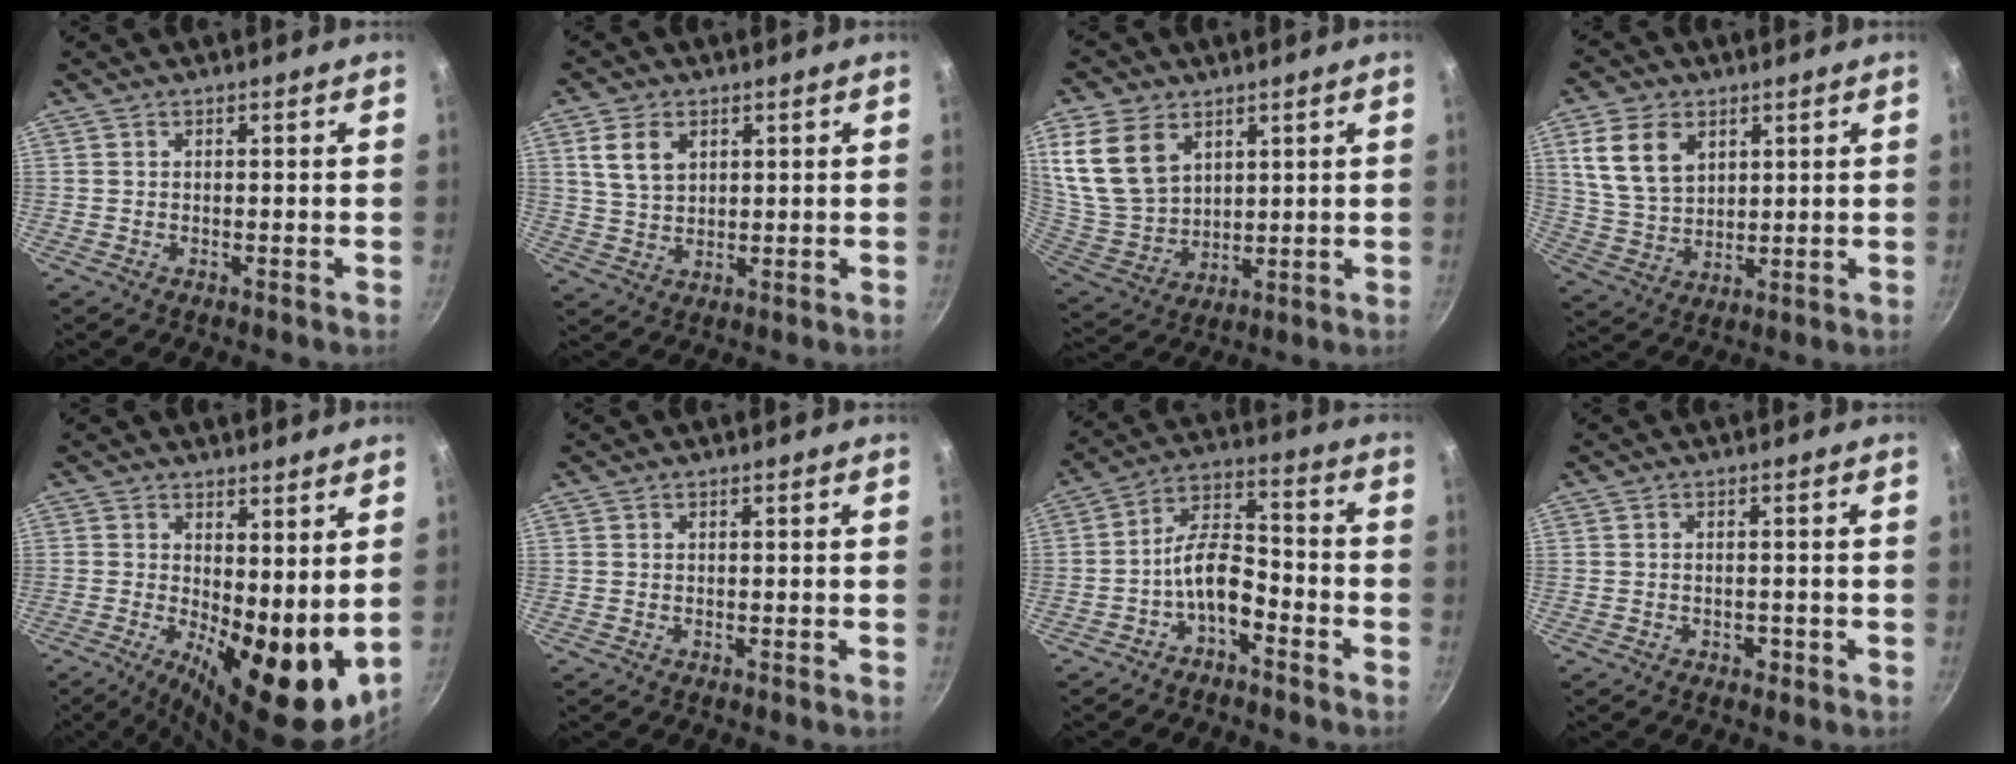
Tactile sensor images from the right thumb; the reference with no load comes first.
{"total": 6.7, "force": [2.5, 4.8, 4.0], "torque": [-0.060, -0.008, 0.052]}
{"total": 15.4, "force": [6.5, 10.8, 8.8], "torque": [-0.166, -0.029, 0.147]}
{"total": 11.1, "force": [4.2, 7.8, 6.7], "torque": [-0.111, -0.017, 0.091]}
{"total": 14.5, "force": [0.8, 6.1, 13.1], "torque": [-0.162, -0.027, 0.022]}
{"total": 0.0}
{"total": 8.6, "force": [-4.4, 4.4, 6.0], "torque": [-0.096, 0.059, -0.084]}
{"total": 1.5, "force": [-0.7, 0.9, 0.9], "torque": [-0.013, 0.004, -0.008]}